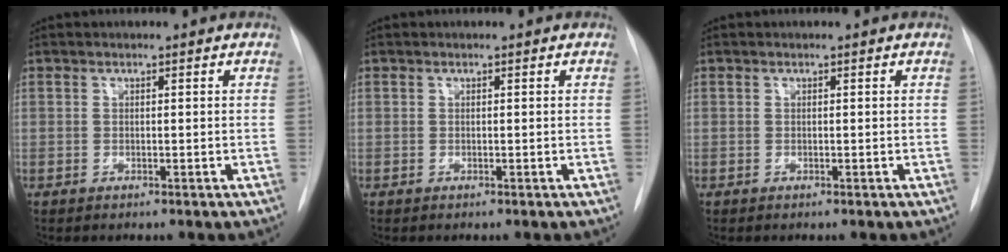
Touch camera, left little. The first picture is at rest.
{"total": 0.0}
{"total": 0.0}